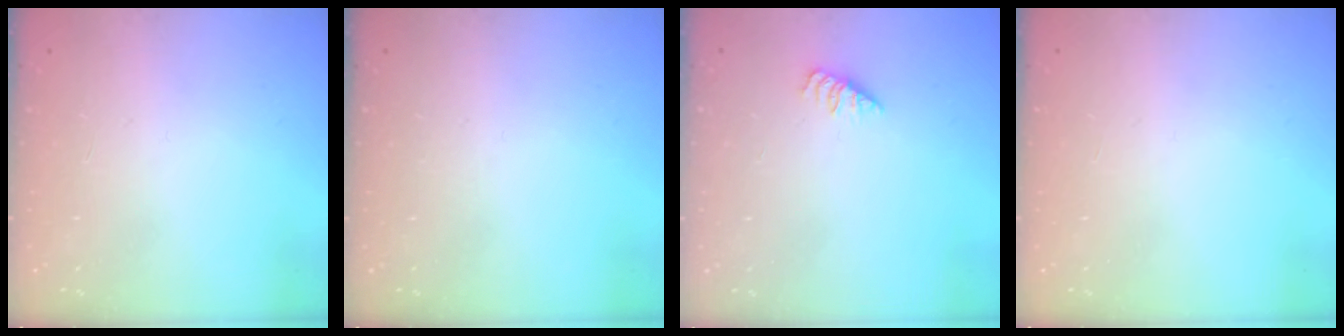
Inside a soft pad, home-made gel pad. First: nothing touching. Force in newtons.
{"total": 0.0}
{"total": 1.4, "press": 1.3, "slide": 0.3}
{"total": 0.0}